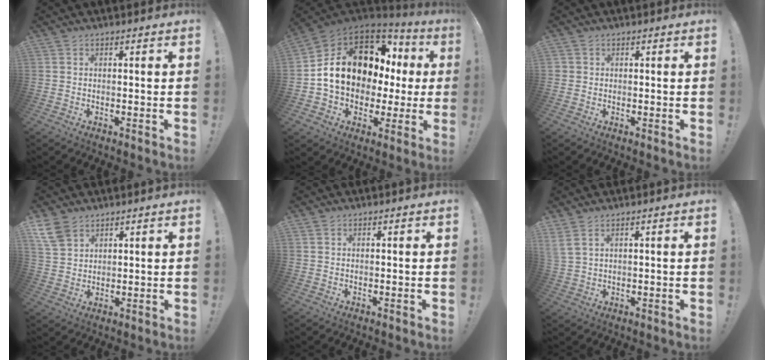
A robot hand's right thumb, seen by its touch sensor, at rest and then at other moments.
{"total": 17.3, "force": [4.3, 12.8, 10.8], "torque": [-0.162, -0.015, 0.103]}
{"total": 1.0, "force": [0.1, 1.0, 0.1], "torque": [-0.007, 0.003, 0.004]}
{"total": 5.6, "force": [3.9, 3.4, 2.3], "torque": [-0.044, -0.014, 0.079]}
{"total": 1.0, "force": [-0.5, -0.6, -0.6], "torque": [0.009, 0.004, -0.010]}
{"total": 4.0, "force": [2.6, 0.8, 3.0], "torque": [-0.059, -0.014, 0.052]}